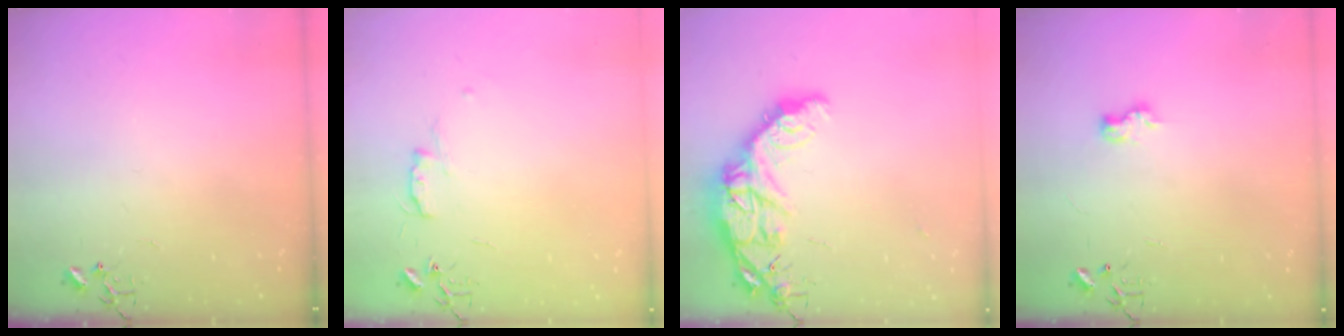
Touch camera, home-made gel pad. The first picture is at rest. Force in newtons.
{"total": 5.8, "press": 5.7, "slide": 0.7}
{"total": 15.2, "press": 15.2, "slide": 1.2}
{"total": 6.4, "press": 6.4, "slide": 0.3}